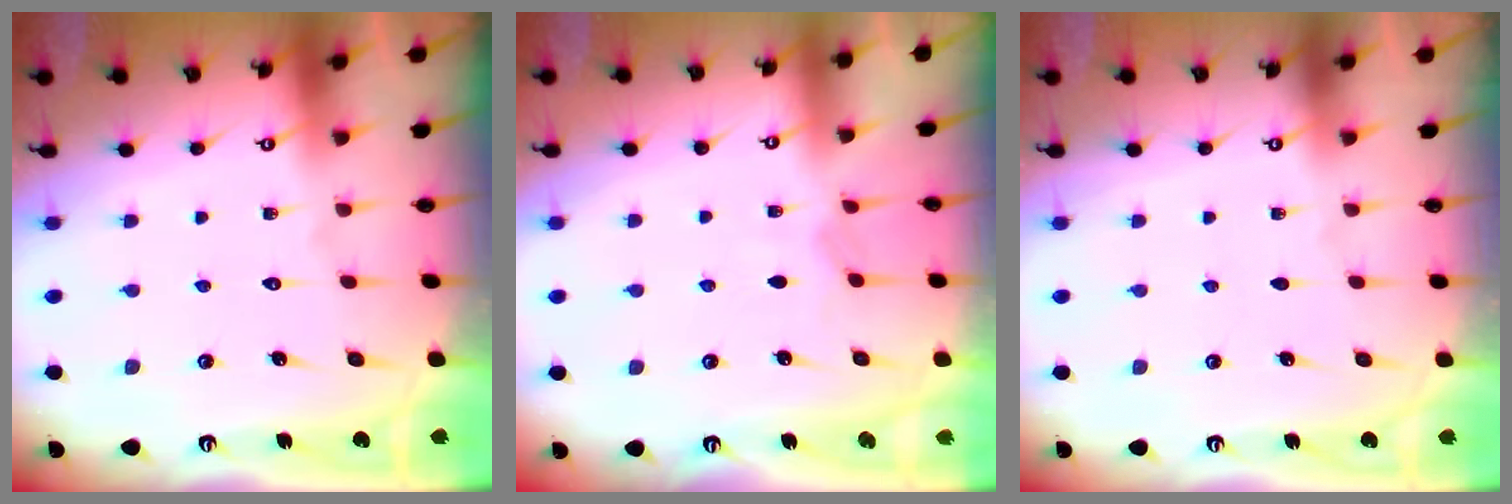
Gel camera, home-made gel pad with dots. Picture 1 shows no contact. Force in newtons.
{"total": 3.0, "press": 3.0, "slide": 0.5}
{"total": 0.0}